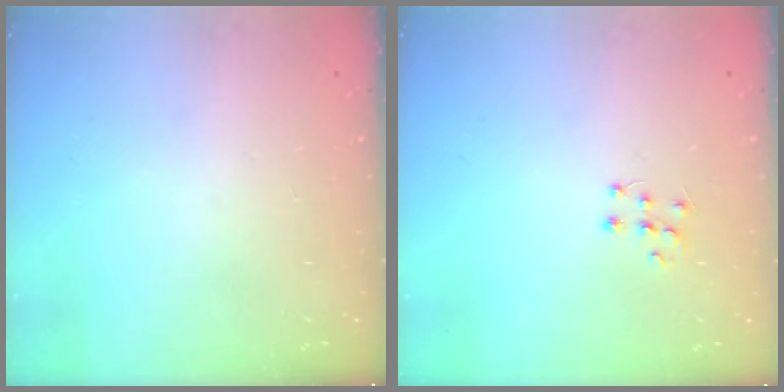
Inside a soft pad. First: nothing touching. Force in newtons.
{"total": 6.2, "press": 6.2, "slide": 0.4}